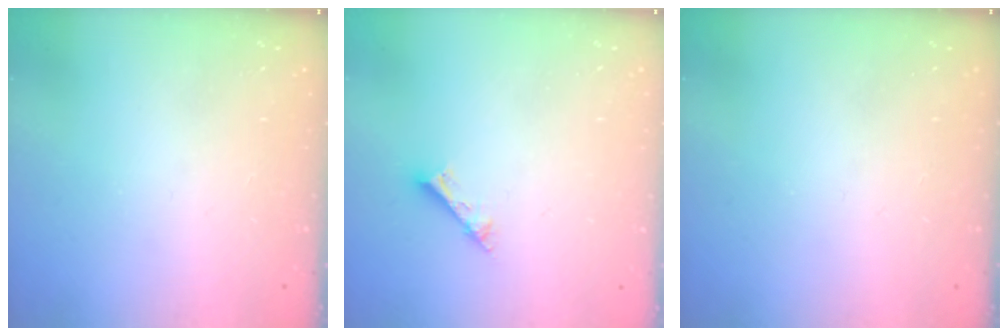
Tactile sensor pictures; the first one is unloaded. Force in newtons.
{"total": 2.5, "press": 2.5, "slide": 0.1}
{"total": 0.0}